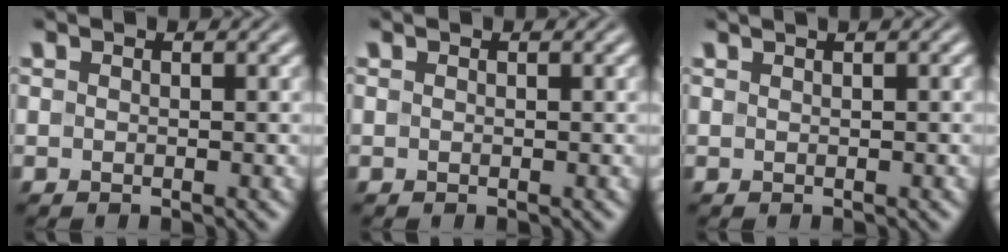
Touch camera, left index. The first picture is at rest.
{"total": 0.0}
{"total": 1.3, "force": [0.6, 0.3, 1.1], "torque": [-0.015, 0.003, 0.004]}